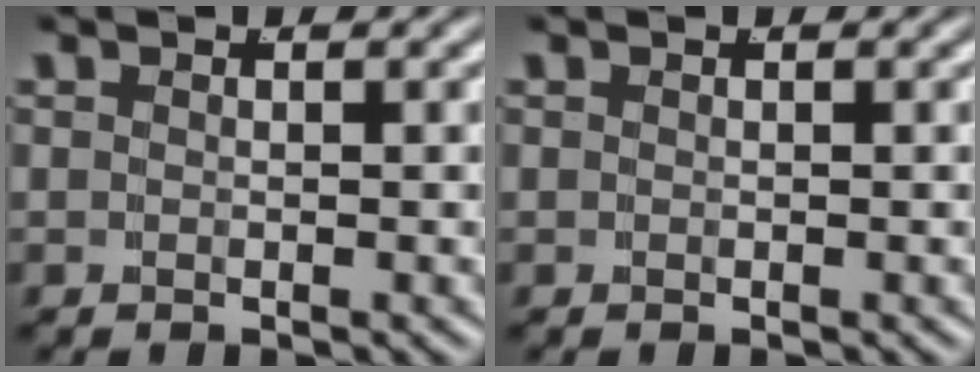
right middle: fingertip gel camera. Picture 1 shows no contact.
{"total": 0.0}